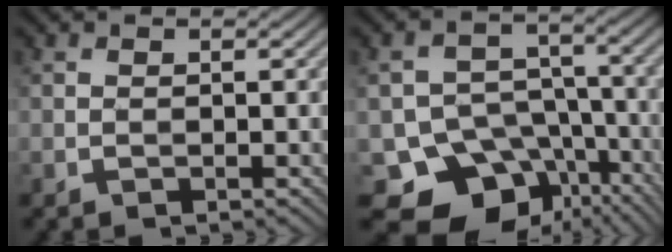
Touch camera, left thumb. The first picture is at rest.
{"total": 14.2, "force": [-8.7, 10.3, 4.6], "torque": [-0.090, -0.027, -0.122]}